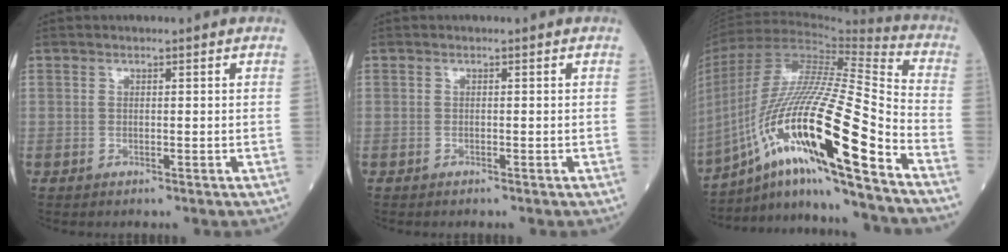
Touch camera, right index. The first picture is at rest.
{"total": 0.0}
{"total": 25.4, "force": [-12.8, 0.9, 22.0], "torque": [-0.421, -0.029, -0.231]}